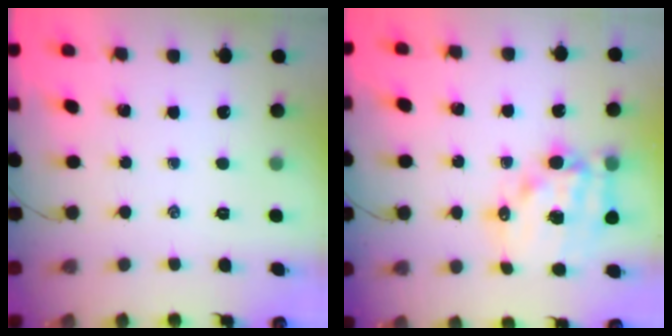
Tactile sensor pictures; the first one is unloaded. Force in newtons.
{"total": 14.5, "press": 14.1, "slide": 3.4}